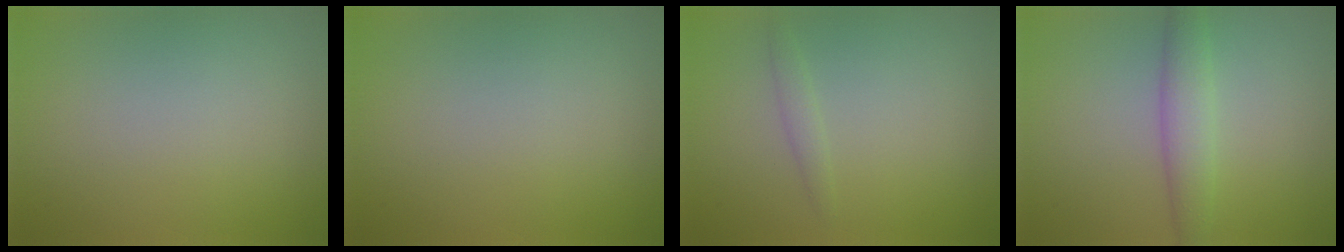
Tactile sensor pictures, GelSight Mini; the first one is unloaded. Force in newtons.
{"total": 0.0}
{"total": 1.0, "press": 1.0, "slide": 0.1}
{"total": 2.9, "press": 2.9, "slide": 0.1}